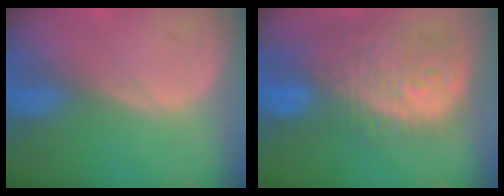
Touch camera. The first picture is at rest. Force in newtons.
{"total": 12.2, "press": 10.9, "slide": 5.5}